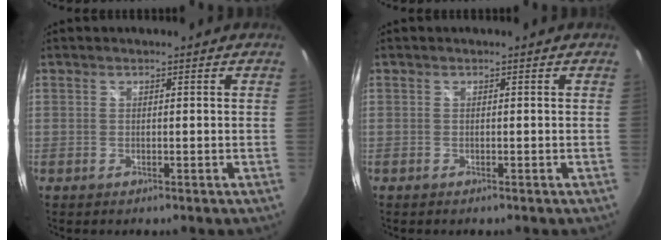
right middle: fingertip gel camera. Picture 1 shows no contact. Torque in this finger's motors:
{"motor_torque": [-0.29, -0.25, -0.03, 0.00]}